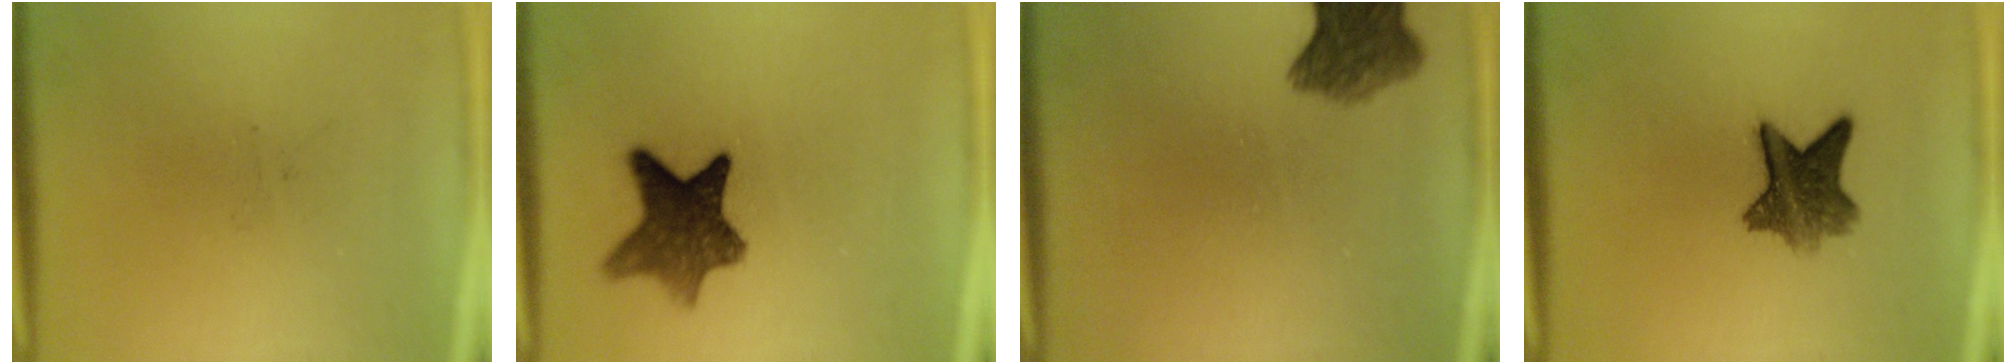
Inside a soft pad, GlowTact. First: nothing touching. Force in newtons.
{"total": 9.2}
{"total": 6.6}
{"total": 7.5}